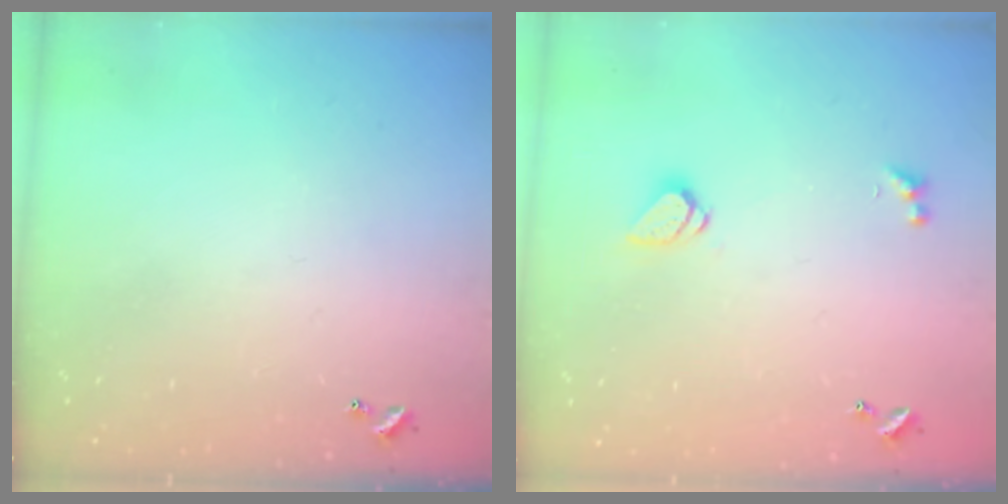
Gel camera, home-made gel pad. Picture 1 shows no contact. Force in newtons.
{"total": 1.5, "press": 1.4, "slide": 0.5}